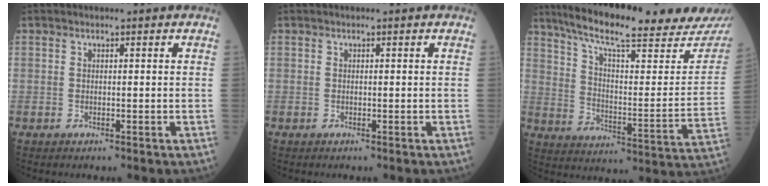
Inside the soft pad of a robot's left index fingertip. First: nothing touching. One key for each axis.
{"total": 0.0}
{"total": 26.0, "fx": 22.5, "fy": 2.5, "fz": 12.7, "tx": -0.209, "ty": -0.051, "tz": 0.309}